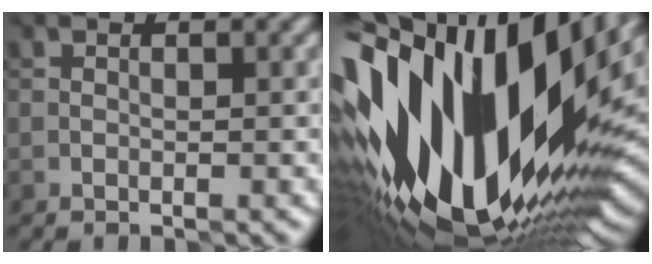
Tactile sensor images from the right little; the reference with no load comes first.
{"total": 18.6, "force": [2.4, 9.6, 15.8], "torque": [-0.293, -0.001, 0.028]}